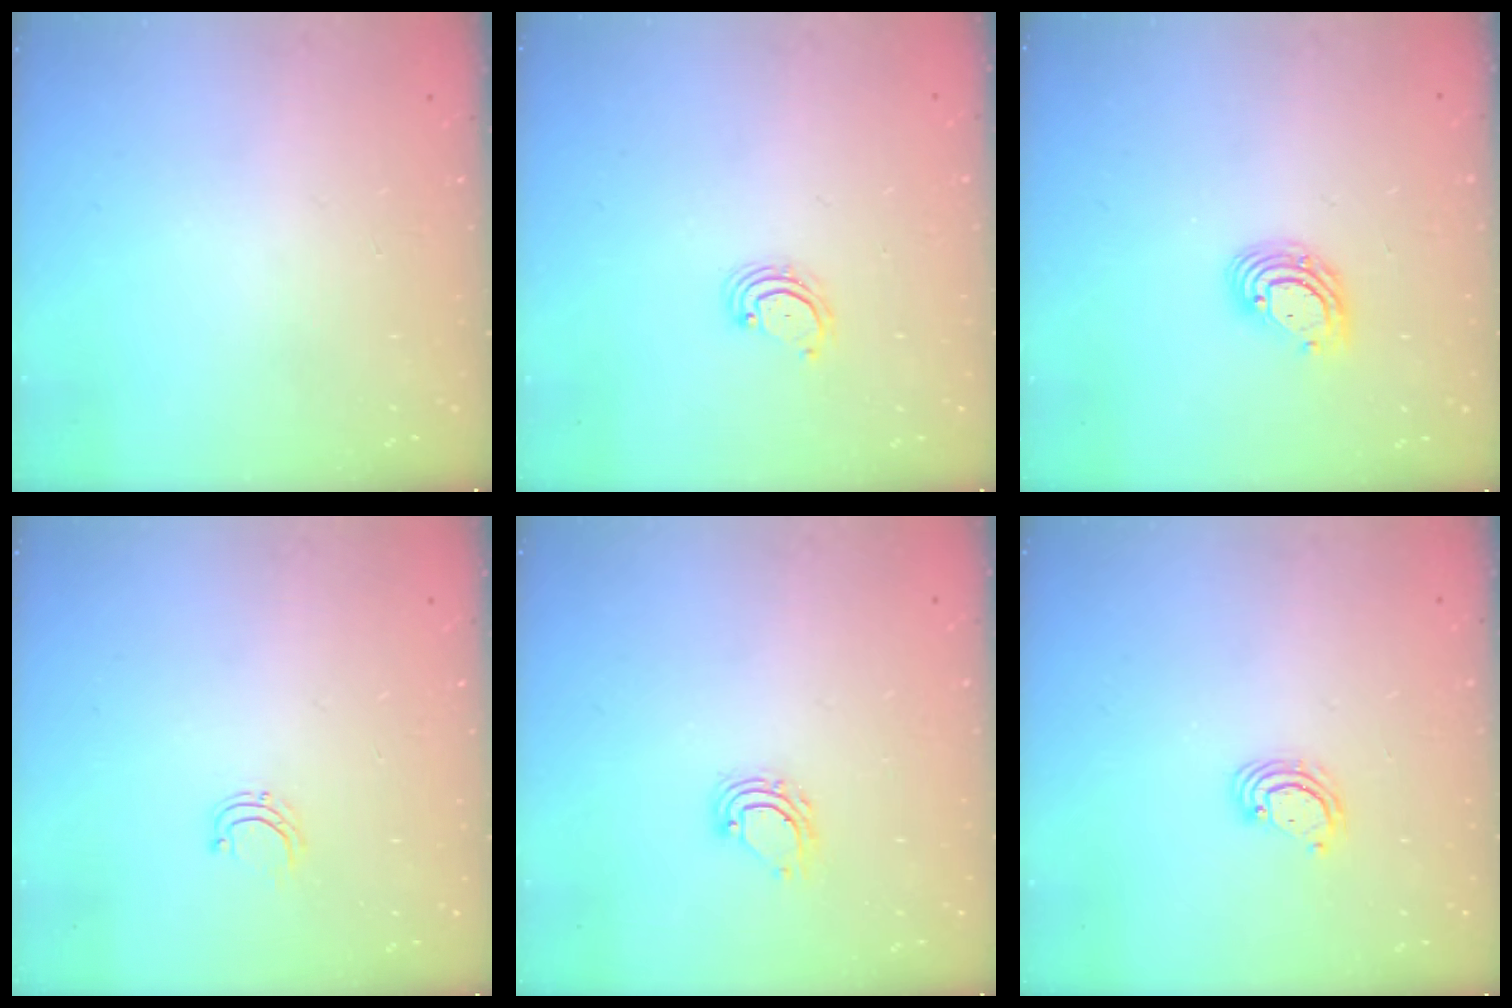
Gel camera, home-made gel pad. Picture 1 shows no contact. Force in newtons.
{"total": 3.1, "press": 3.1, "slide": 0.4}
{"total": 8.0, "press": 7.8, "slide": 1.5}
{"total": 4.3, "press": 4.3, "slide": 0.3}
{"total": 4.0, "press": 4.0, "slide": 0.2}
{"total": 2.9, "press": 2.9, "slide": 0.3}